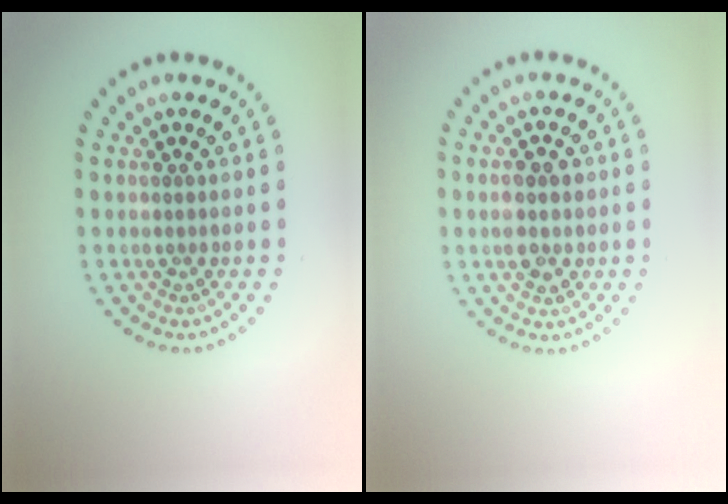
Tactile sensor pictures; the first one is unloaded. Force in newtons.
{"total": 2.9, "press": 2.9, "slide": 0.1}